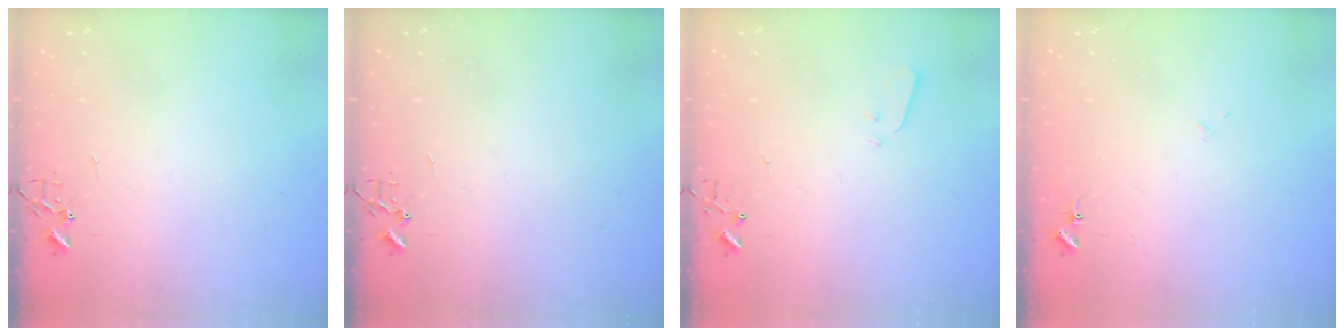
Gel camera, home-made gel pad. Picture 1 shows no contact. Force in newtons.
{"total": 0.0}
{"total": 3.2, "press": 3.1, "slide": 0.7}
{"total": 7.8, "press": 7.8, "slide": 0.6}